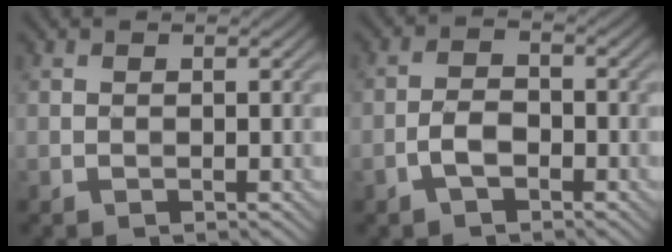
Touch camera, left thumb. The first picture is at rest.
{"total": 3.2, "force": [-1.8, 1.6, 2.2], "torque": [-0.047, 0.005, -0.039]}